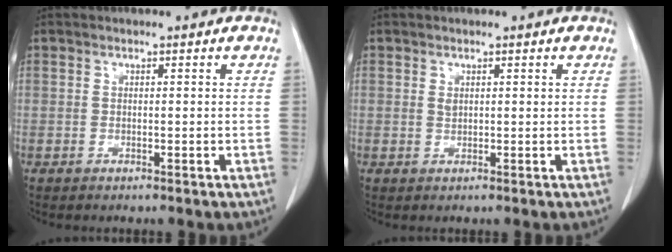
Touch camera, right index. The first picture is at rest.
{"total": 0.8, "force": [0.5, 0.5, 0.5], "torque": [-0.010, -0.003, 0.010]}